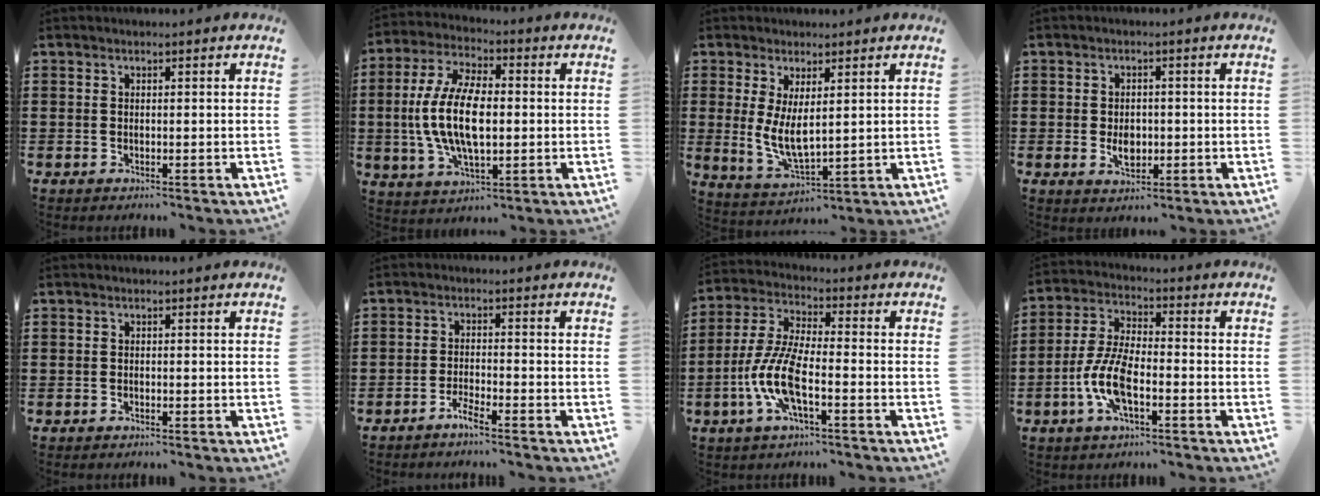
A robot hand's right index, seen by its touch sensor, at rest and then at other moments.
{"total": 12.3, "force": [-0.7, 5.6, 11.0], "torque": [-0.246, -0.008, -0.018]}
{"total": 6.2, "force": [1.0, 2.7, 5.5], "torque": [-0.110, -0.005, 0.017]}
{"total": 3.3, "force": [-0.5, 2.2, 2.5], "torque": [-0.042, 0.001, -0.012]}
{"total": 0.0}
{"total": 2.3, "force": [-2.0, 0.0, 1.1], "torque": [-0.028, -0.002, -0.039]}
{"total": 9.0, "force": [-3.4, 2.5, 7.9], "torque": [-0.194, -0.017, -0.072]}
{"total": 8.3, "force": [-2.9, 3.2, 7.1], "torque": [-0.167, -0.009, -0.060]}